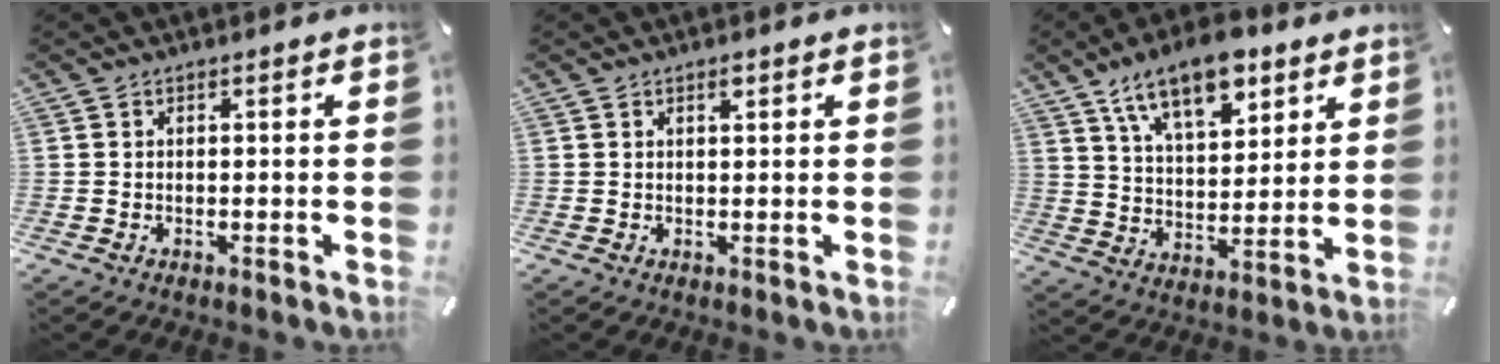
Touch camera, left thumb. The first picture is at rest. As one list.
[{"total": 1.1, "force": [0.7, 0.5, 0.7], "torque": [-0.007, -0.001, 0.010]}, {"total": 14.7, "force": [9.5, 7.0, 8.7], "torque": [-0.151, -0.031, 0.168]}]